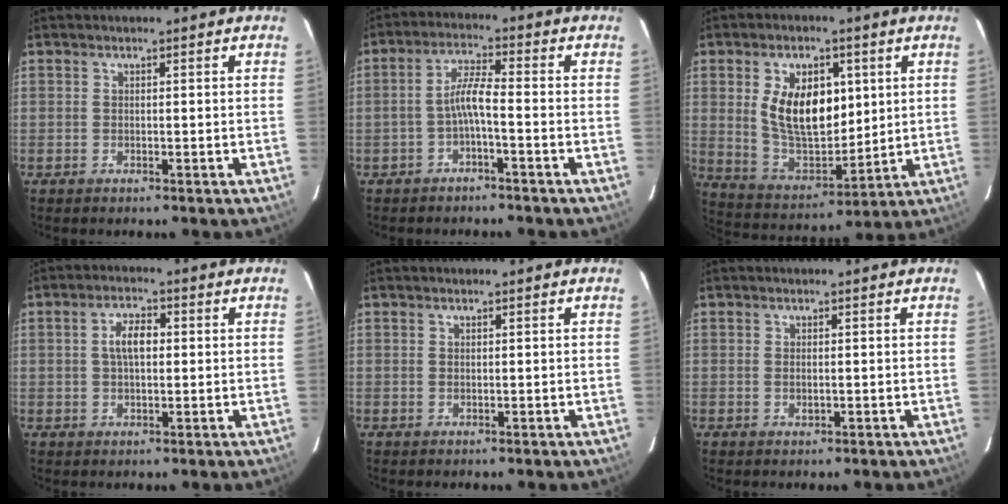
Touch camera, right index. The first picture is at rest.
{"total": 4.2, "force": [-2.0, 0.3, 3.7], "torque": [-0.084, 0.012, -0.036]}
{"total": 14.3, "force": [3.5, 8.0, 11.3], "torque": [-0.213, 0.002, 0.080]}
{"total": 4.9, "force": [0.6, 2.5, 4.1], "torque": [-0.077, 0.012, 0.013]}
{"total": 0.0}
{"total": 1.0, "force": [-0.1, 0.6, 0.9], "torque": [-0.016, 0.000, 0.000]}